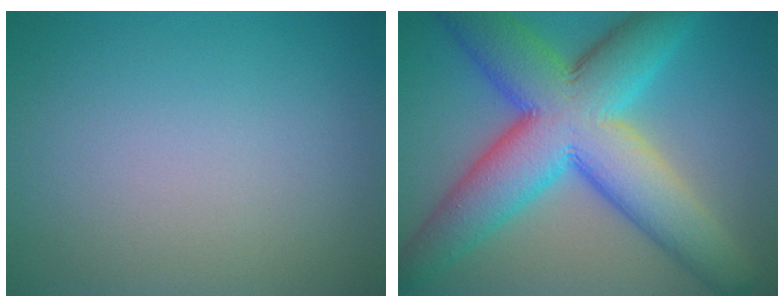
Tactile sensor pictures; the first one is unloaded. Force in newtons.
{"total": 13.1, "press": 13.1, "slide": 0.2}